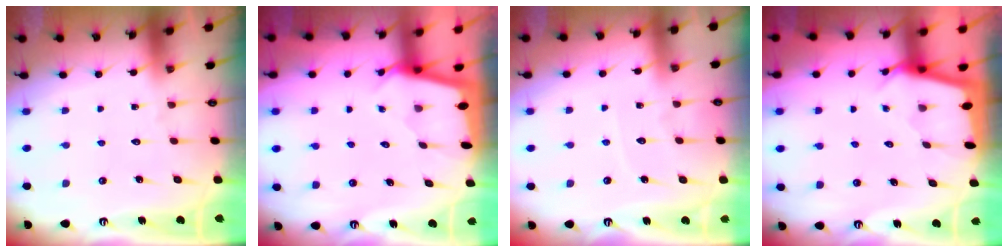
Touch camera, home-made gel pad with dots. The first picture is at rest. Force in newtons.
{"total": 1.7, "press": 1.7, "slide": 0.2}
{"total": 3.6, "press": 3.6, "slide": 0.2}
{"total": 2.3, "press": 2.3, "slide": 0.3}